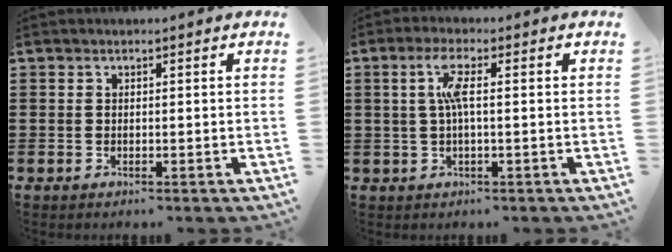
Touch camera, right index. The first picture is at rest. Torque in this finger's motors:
{"motor_torque": [0.72, -0.11, 0.19, 0.06]}